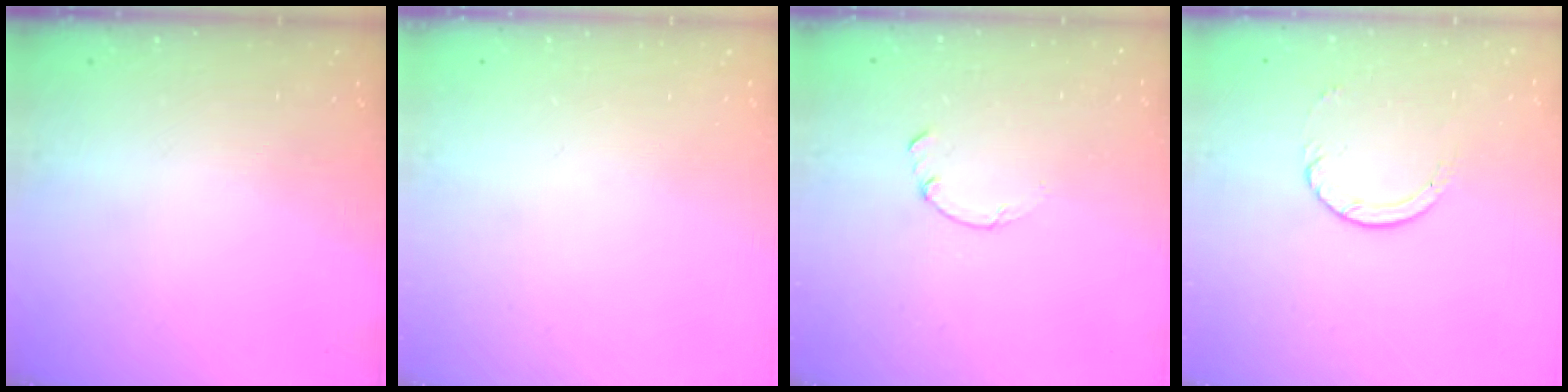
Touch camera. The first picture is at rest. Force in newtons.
{"total": 0.0}
{"total": 0.0}
{"total": 3.0, "press": 2.9, "slide": 0.4}